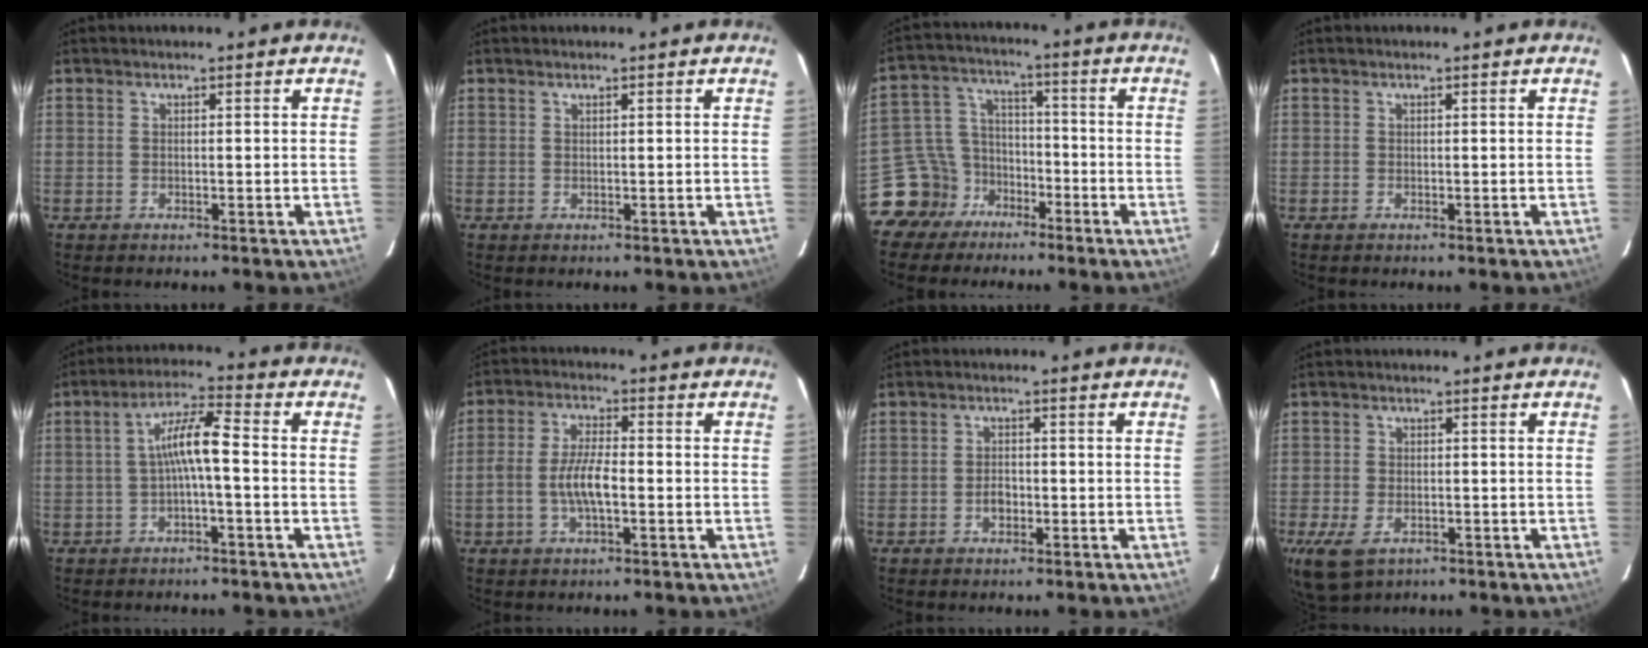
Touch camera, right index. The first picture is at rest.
{"total": 0.0}
{"total": 9.6, "force": [-6.5, 7.0, 0.8], "torque": [-0.033, 0.042, -0.119]}
{"total": 0.0}
{"total": 6.4, "force": [-1.1, 0.7, 6.3], "torque": [-0.128, 0.016, -0.018]}
{"total": 6.6, "force": [-1.8, 2.2, 5.9], "torque": [-0.122, 0.007, -0.034]}
{"total": 2.2, "force": [-0.9, 1.4, 1.3], "torque": [-0.026, 0.005, -0.016]}
{"total": 8.0, "force": [-3.8, 4.9, 5.0], "torque": [-0.118, -0.023, -0.065]}